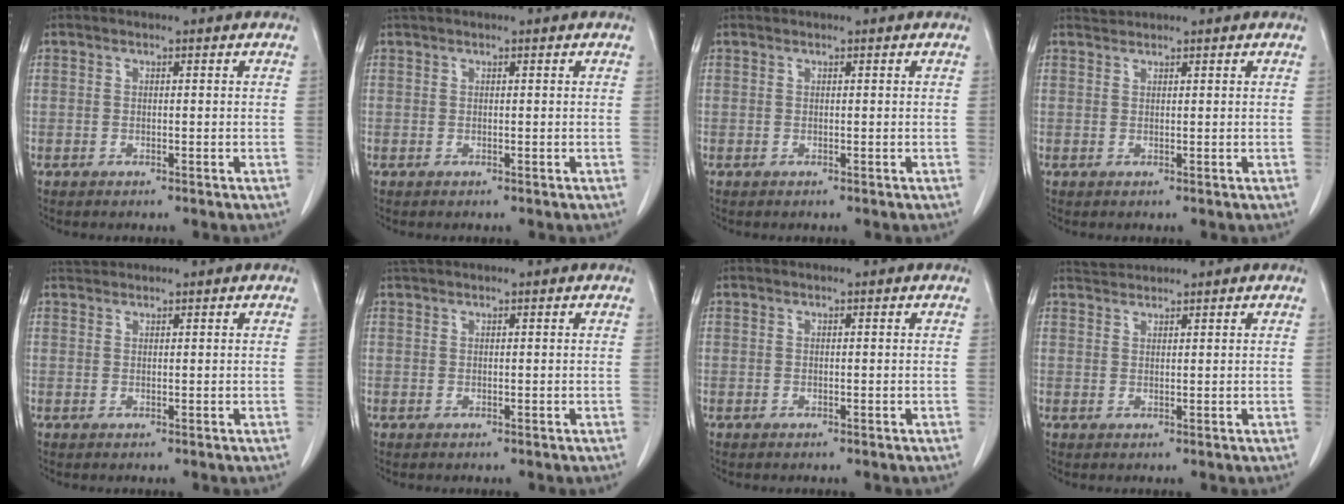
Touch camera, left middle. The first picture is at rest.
{"total": 0.6, "force": [0.6, 0.1, 0.2], "torque": [-0.010, 0.016, 0.015]}
{"total": 0.0}
{"total": 0.9, "force": [0.8, -0.2, -0.4], "torque": [-0.002, 0.005, 0.019]}
{"total": 1.2, "force": [1.1, 0.1, -0.2], "torque": [-0.008, 0.011, 0.027]}
{"total": 0.9, "force": [0.9, 0.1, 0.2], "torque": [-0.010, 0.014, 0.022]}
{"total": 0.0}
{"total": 1.9, "force": [1.8, -0.2, -0.3], "torque": [-0.003, 0.012, 0.042]}